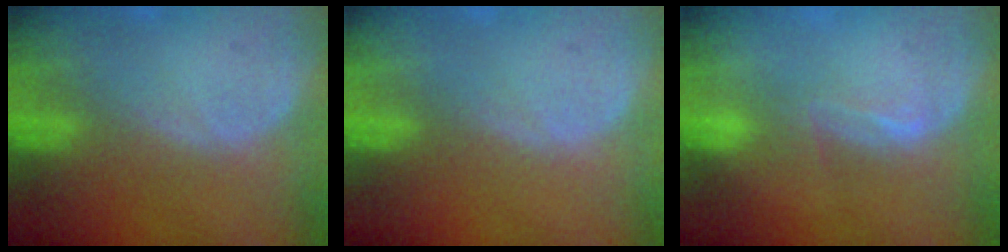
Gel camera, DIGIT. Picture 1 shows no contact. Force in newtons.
{"total": 0.0}
{"total": 2.2, "press": 1.7, "slide": 1.4}